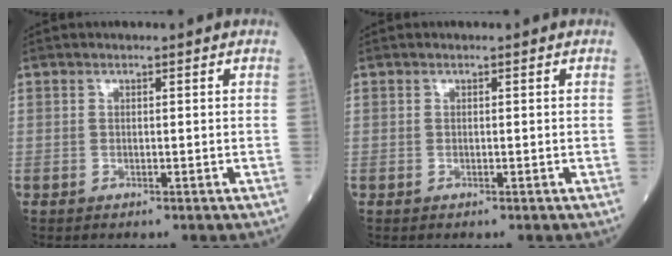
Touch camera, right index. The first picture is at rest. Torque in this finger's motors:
{"motor_torque": [0.02, 0.02, 0.00, -0.01]}